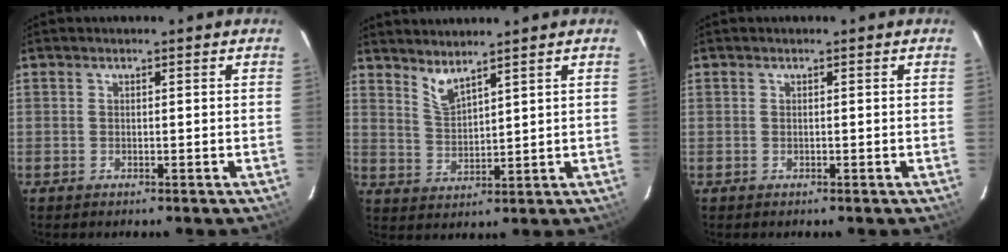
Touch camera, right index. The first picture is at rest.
{"total": 4.3, "force": [3.8, 0.5, 2.0], "torque": [-0.041, -0.006, 0.076]}
{"total": 0.0}